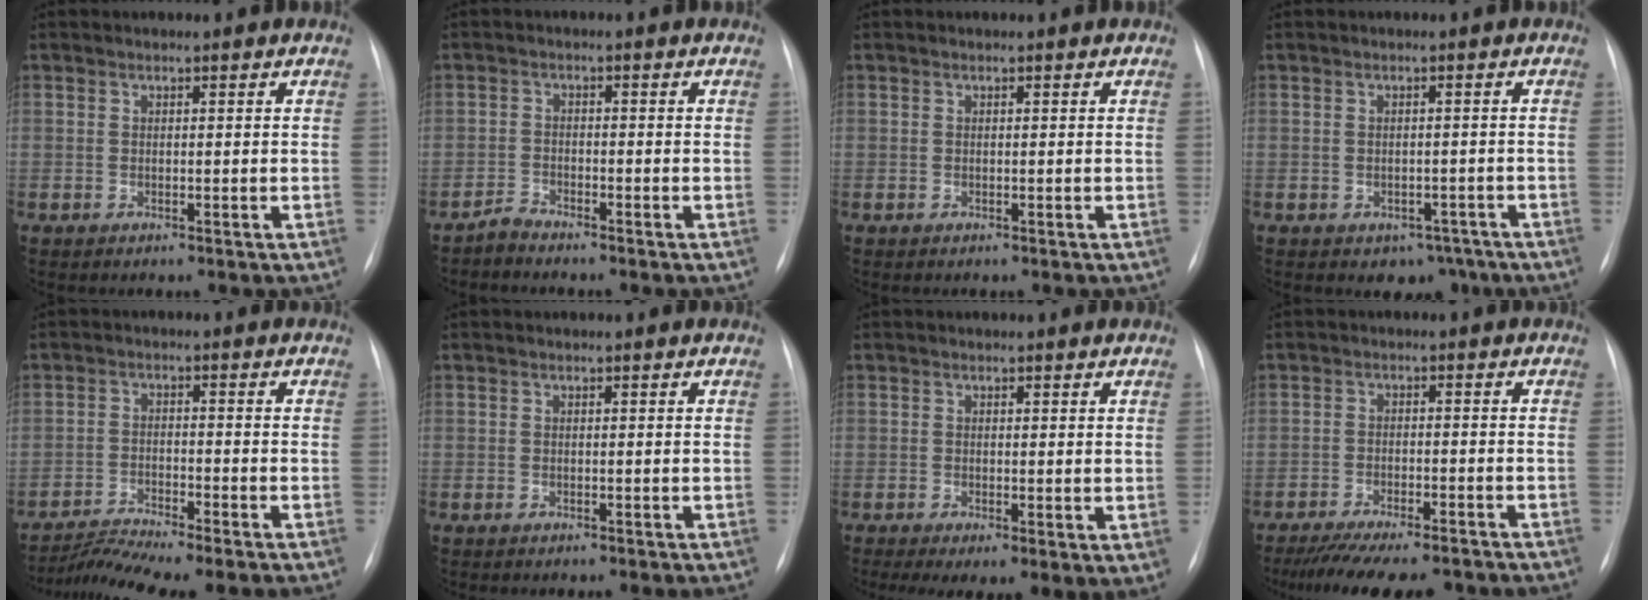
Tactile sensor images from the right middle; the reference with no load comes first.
{"total": 1.8, "force": [-1.8, 0.0, 0.0], "torque": [-0.002, -0.004, -0.037]}
{"total": 0.0}
{"total": 3.6, "force": [-2.3, 2.6, 1.1], "torque": [-0.002, 0.011, -0.023]}
{"total": 5.9, "force": [-5.4, -1.4, 2.0], "torque": [-0.041, -0.014, -0.096]}
{"total": 0.0}
{"total": 7.0, "force": [-1.2, 3.1, 6.1], "torque": [-0.097, -0.018, -0.013]}
{"total": 13.7, "force": [-11.7, 2.7, 6.5], "torque": [-0.108, -0.015, -0.165]}